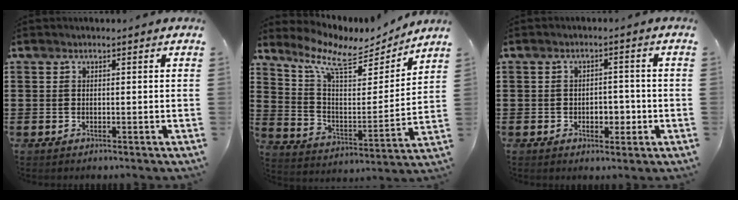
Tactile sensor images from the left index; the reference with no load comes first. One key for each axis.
{"total": 8.8, "fx": 6.9, "fy": 3.1, "fz": 4.6, "tx": -0.125, "ty": -0.039, "tz": 0.118}
{"total": 3.6, "fx": -1.2, "fy": 2.3, "fz": 2.5, "tx": -0.042, "ty": 0.002, "tz": -0.026}